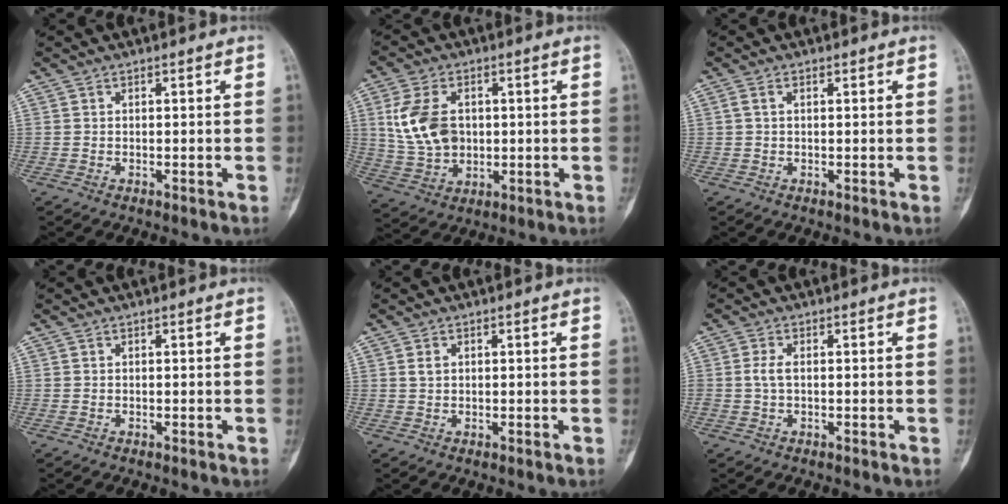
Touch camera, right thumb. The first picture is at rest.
{"total": 10.9, "force": [1.8, 7.5, 7.7], "torque": [-0.143, -0.002, 0.045]}
{"total": 1.3, "force": [0.4, 0.6, 1.0], "torque": [-0.028, 0.008, 0.010]}
{"total": 0.0}
{"total": 1.4, "force": [0.4, 1.0, 0.9], "torque": [-0.016, 0.002, 0.010]}
{"total": 2.1, "force": [0.0, 1.0, 1.9], "torque": [-0.045, 0.000, -0.002]}